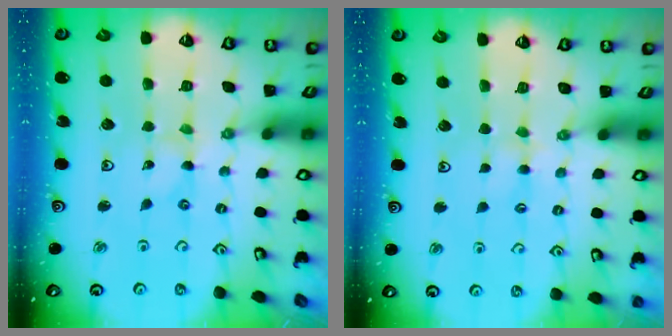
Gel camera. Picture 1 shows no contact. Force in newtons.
{"total": 2.8, "press": 2.7, "slide": 0.5}